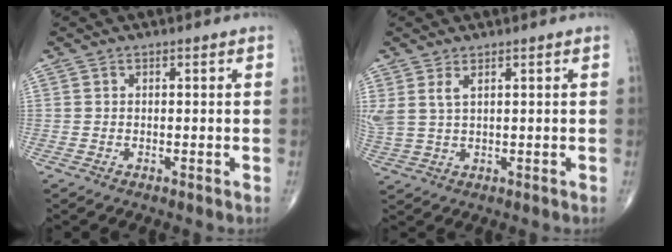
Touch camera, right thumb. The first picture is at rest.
{"total": 4.6, "force": [2.1, 2.0, 3.6], "torque": [-0.096, 0.001, 0.053]}